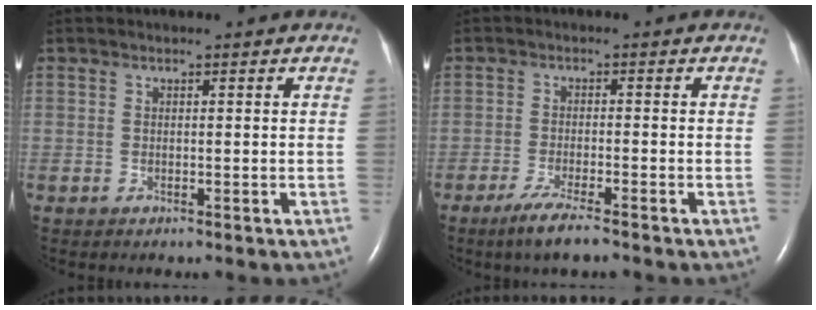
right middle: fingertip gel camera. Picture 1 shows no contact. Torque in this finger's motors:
{"motor_torque": [0.90, -0.71, 0.10, 0.06]}